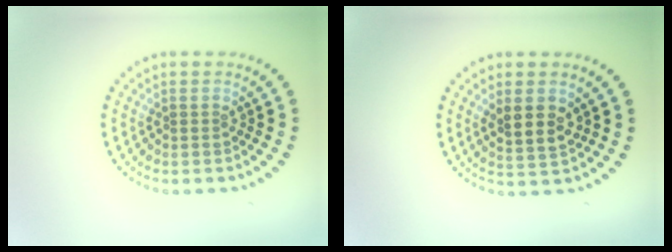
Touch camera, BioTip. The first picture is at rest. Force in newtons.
{"total": 2.7, "press": 2.5, "slide": 1.0}